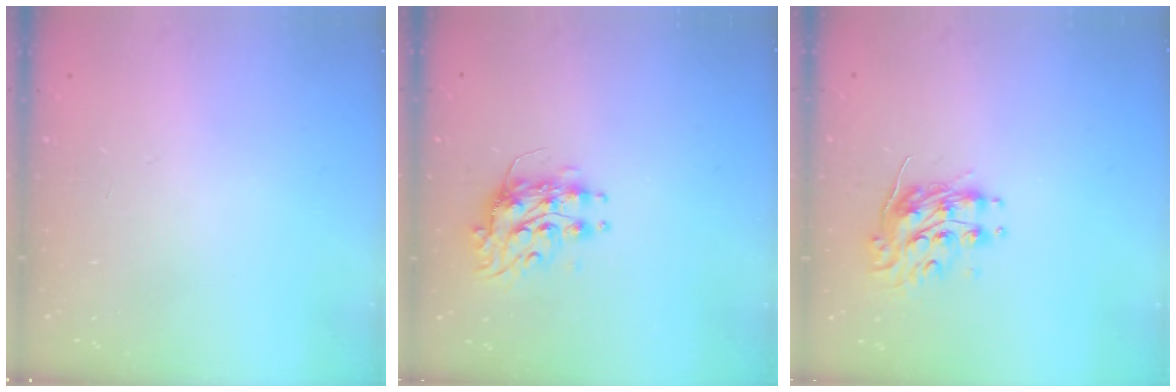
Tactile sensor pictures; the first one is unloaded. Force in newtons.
{"total": 8.1, "press": 8.1, "slide": 0.2}
{"total": 8.9, "press": 8.9, "slide": 0.2}